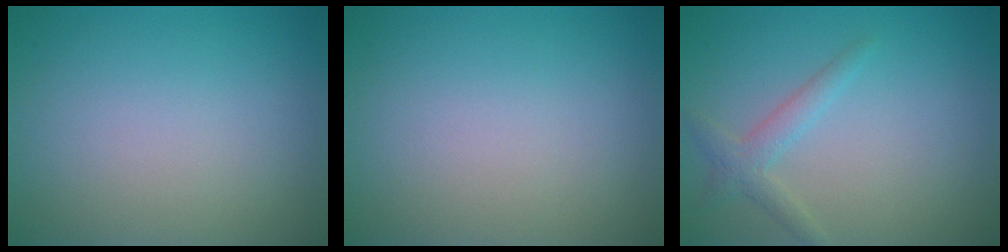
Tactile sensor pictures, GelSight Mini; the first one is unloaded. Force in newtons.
{"total": 0.0}
{"total": 1.9, "press": 1.9, "slide": 0.1}